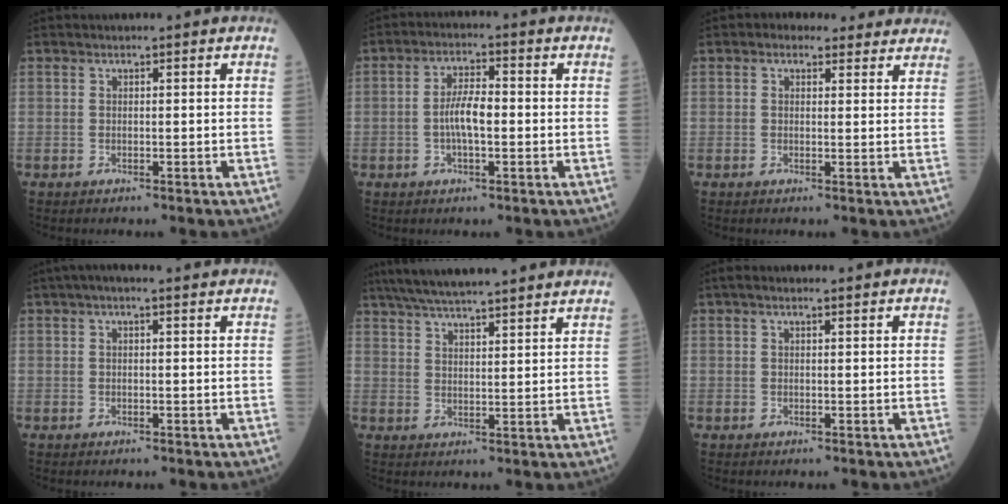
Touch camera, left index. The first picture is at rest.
{"total": 5.3, "force": [-0.7, 1.6, 5.0], "torque": [-0.107, 0.007, -0.017]}
{"total": 5.6, "force": [4.6, 2.9, 1.5], "torque": [-0.009, 0.019, 0.049]}
{"total": 3.4, "force": [2.4, 0.7, 2.3], "torque": [-0.041, 0.032, 0.034]}
{"total": 16.9, "force": [14.8, 1.4, 8.1], "torque": [-0.137, 0.039, 0.213]}
{"total": 1.7, "force": [1.2, 0.4, 1.2], "torque": [-0.028, 0.018, 0.018]}